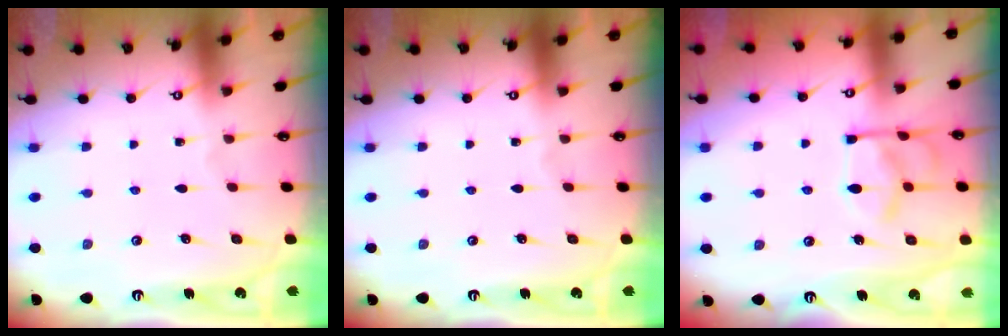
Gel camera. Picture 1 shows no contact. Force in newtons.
{"total": 0.0}
{"total": 11.1, "press": 11.1, "slide": 0.1}